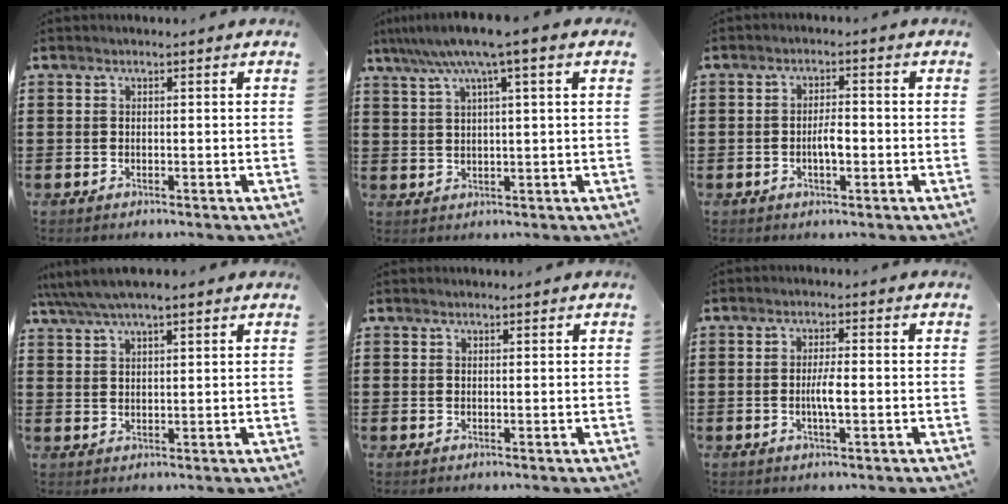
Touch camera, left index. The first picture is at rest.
{"total": 6.6, "force": [3.6, -0.2, 5.5], "torque": [-0.115, -0.004, 0.059]}
{"total": 3.2, "force": [-0.7, 1.0, 2.9], "torque": [-0.046, 0.001, -0.015]}
{"total": 4.2, "force": [3.4, 0.8, 2.3], "torque": [-0.054, -0.004, 0.061]}
{"total": 0.6, "force": [0.6, 0.1, 0.2], "torque": [-0.003, 0.000, 0.011]}
{"total": 3.2, "force": [-0.5, 0.5, 3.1], "torque": [-0.062, -0.004, -0.011]}